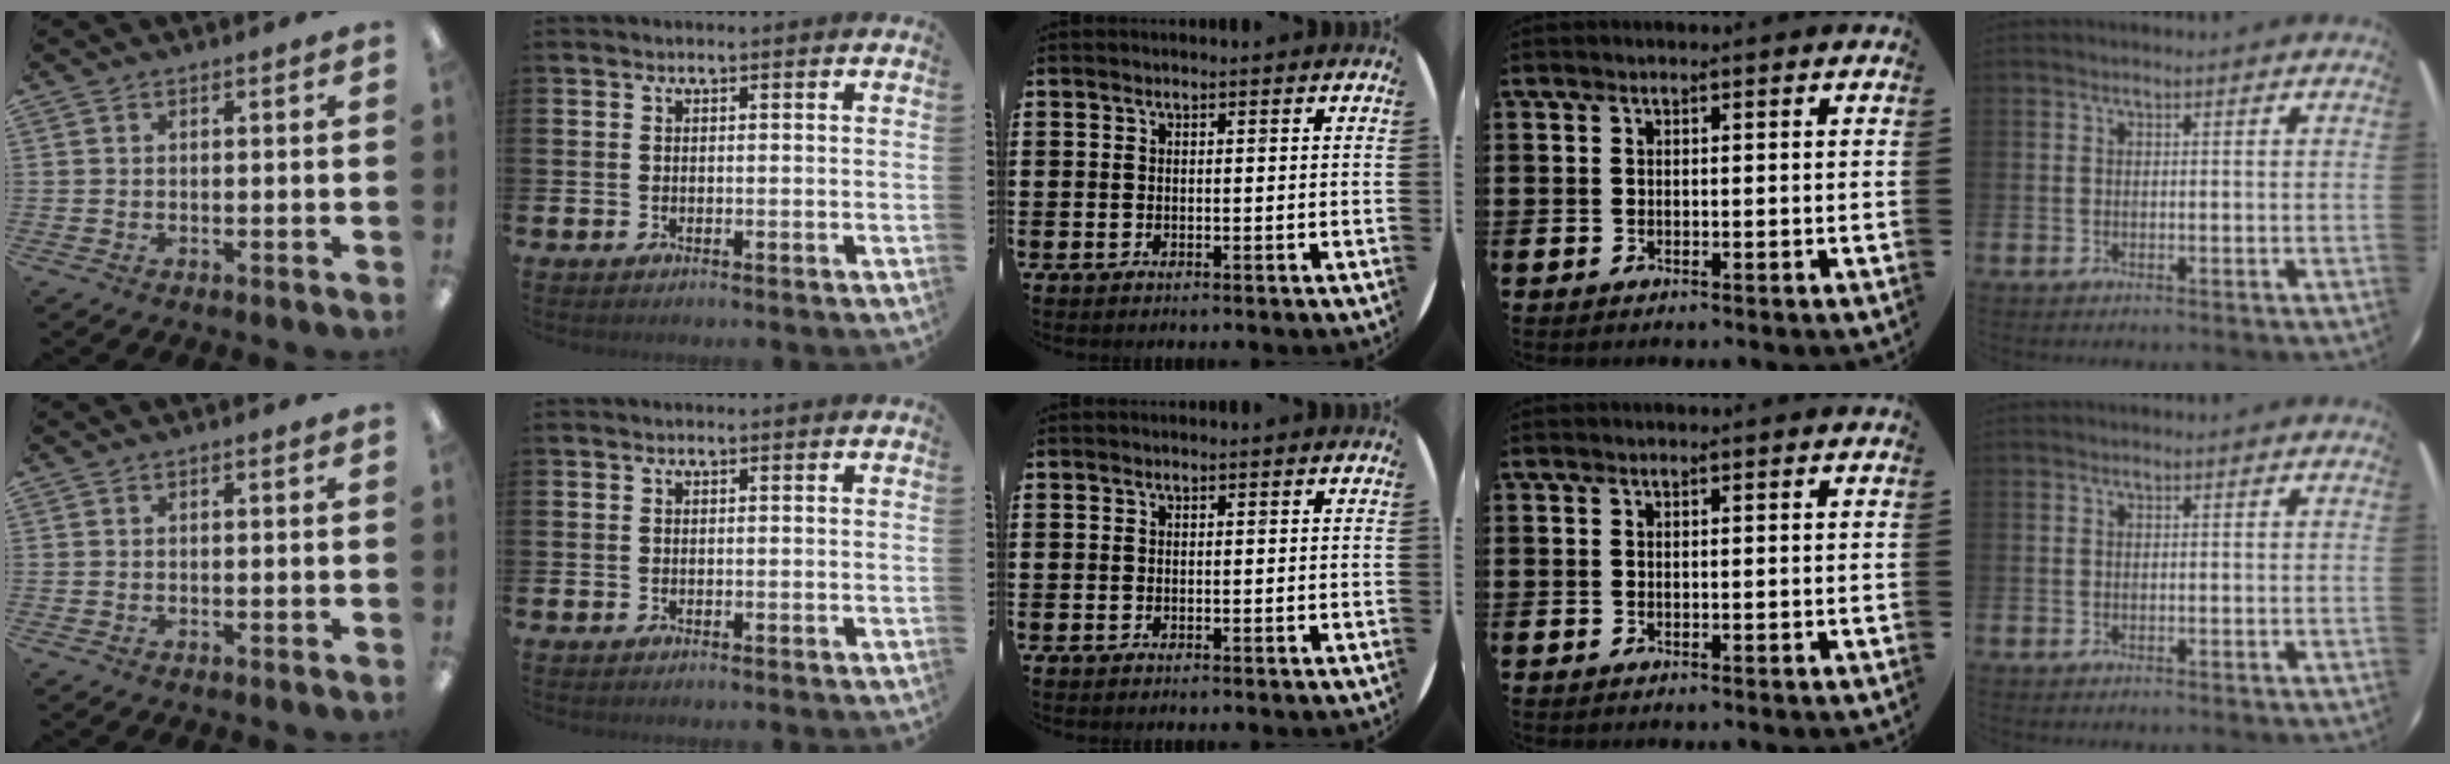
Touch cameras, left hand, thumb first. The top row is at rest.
{}